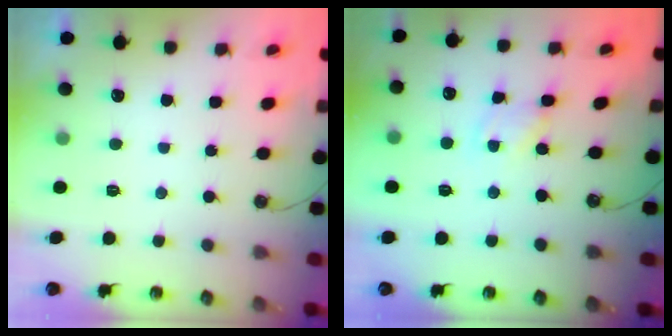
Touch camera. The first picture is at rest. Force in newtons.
{"total": 1.3, "press": 1.3, "slide": 0.2}